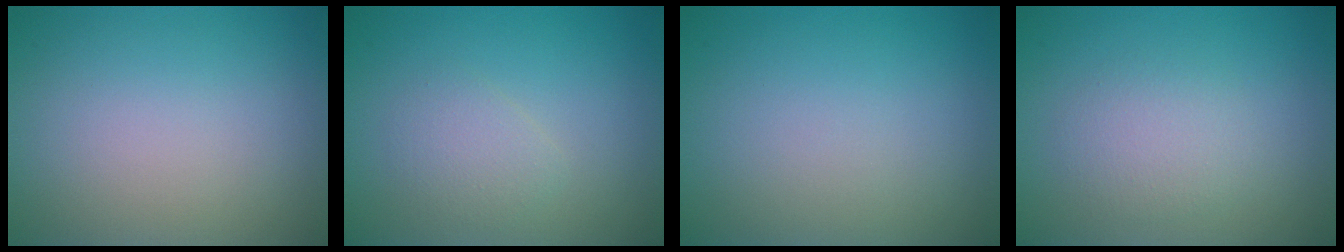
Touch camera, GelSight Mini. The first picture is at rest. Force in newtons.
{"total": 1.8, "press": 1.8, "slide": 0.1}
{"total": 0.0}
{"total": 2.3, "press": 2.3, "slide": 0.1}